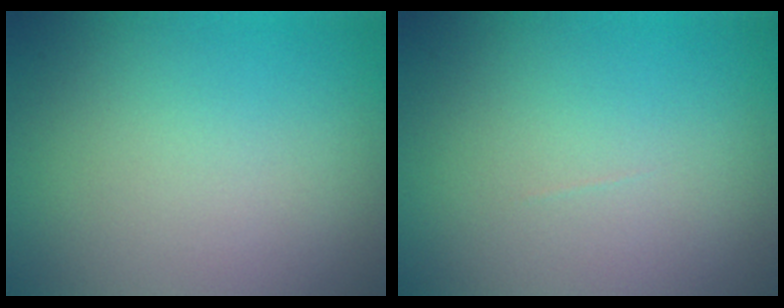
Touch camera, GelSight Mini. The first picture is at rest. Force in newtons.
{"total": 0.0}